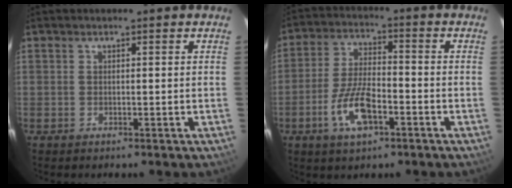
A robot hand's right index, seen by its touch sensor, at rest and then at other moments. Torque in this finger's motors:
{"motor_torque": [0.93, -0.40, 0.50, 0.14]}